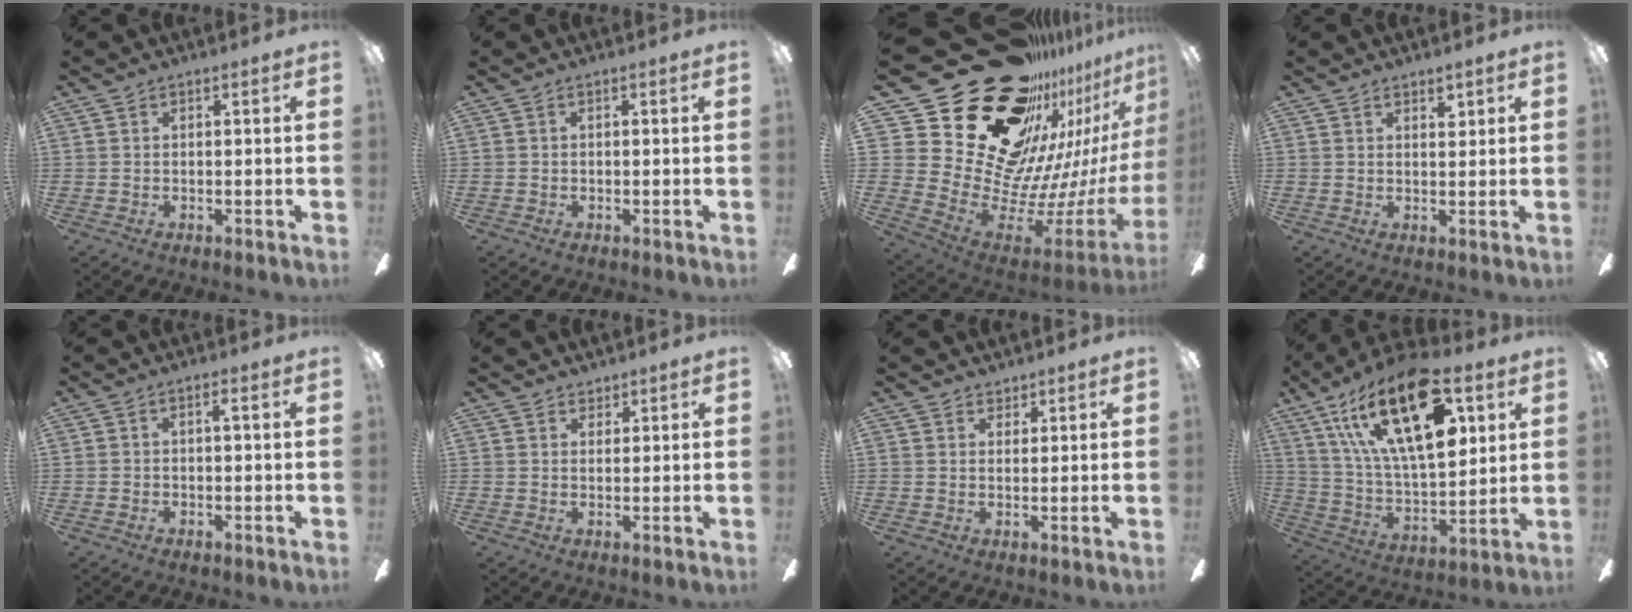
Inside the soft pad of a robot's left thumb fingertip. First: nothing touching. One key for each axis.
{"total": 0.0}
{"total": 36.0, "fx": 19.6, "fy": 20.5, "fz": 22.1, "tx": -0.357, "ty": -0.196, "tz": 0.425}
{"total": 2.7, "fx": 2.1, "fy": 1.2, "fz": 1.2, "tx": -0.002, "ty": -0.012, "tz": 0.034}
{"total": 1.3, "fx": -0.3, "fy": 0.5, "fz": 1.2, "tx": -0.024, "ty": 0.007, "tz": -0.008}
{"total": 1.7, "fx": 1.4, "fy": 0.9, "fz": 0.0, "tx": 0.008, "ty": -0.004, "tz": 0.027}
{"total": 2.0, "fx": 1.7, "fy": 1.1, "fz": 0.0, "tx": 0.007, "ty": -0.004, "tz": 0.032}
{"total": 27.0, "fx": 13.4, "fy": 11.5, "fz": 20.5, "tx": -0.381, "ty": -0.056, "tz": 0.223}